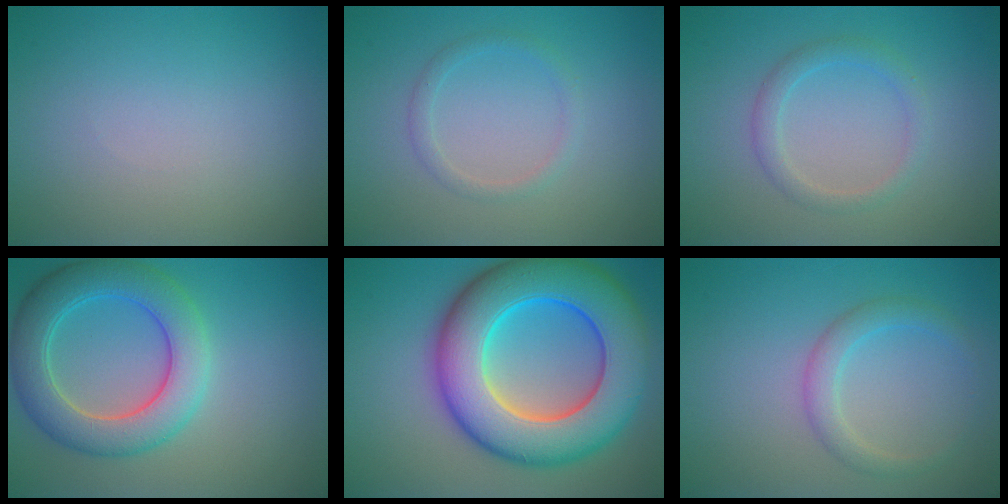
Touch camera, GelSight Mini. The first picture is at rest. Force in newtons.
{"total": 1.3, "press": 1.3, "slide": 0.1}
{"total": 2.0, "press": 2.0, "slide": 0.1}
{"total": 6.8, "press": 6.8, "slide": 0.1}
{"total": 13.4, "press": 13.4, "slide": 0.3}
{"total": 2.3, "press": 2.2, "slide": 0.1}